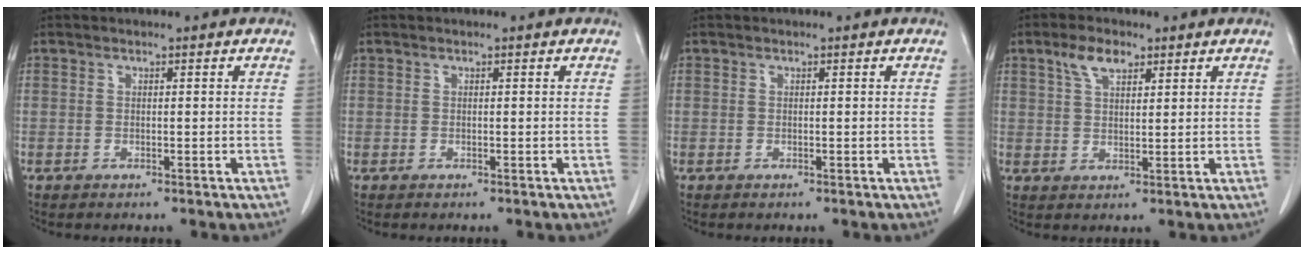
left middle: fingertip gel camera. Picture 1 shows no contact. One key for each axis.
{"total": 0.0}
{"total": 0.0}
{"total": 4.5, "fx": 2.7, "fy": 2.0, "fz": 3.0, "tx": -0.064, "ty": 0.010, "tz": 0.055}